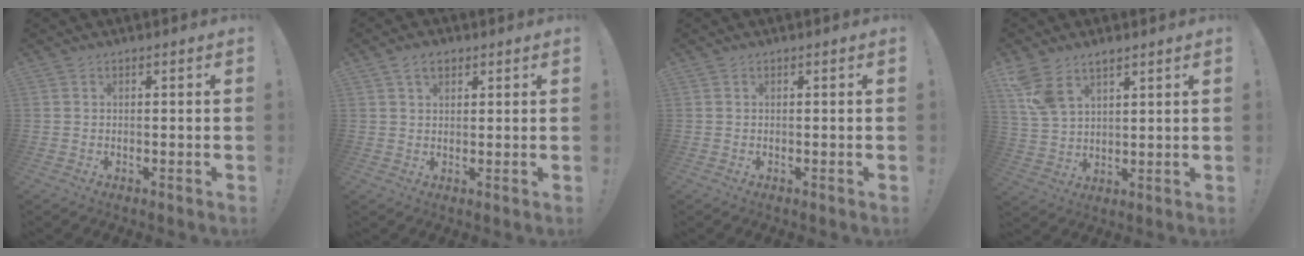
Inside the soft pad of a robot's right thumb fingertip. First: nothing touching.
{"total": 4.1, "force": [2.2, 2.5, 2.3], "torque": [-0.042, -0.001, 0.042]}
{"total": 0.0}
{"total": 7.7, "force": [5.2, 3.9, 4.1], "torque": [-0.089, -0.020, 0.100]}